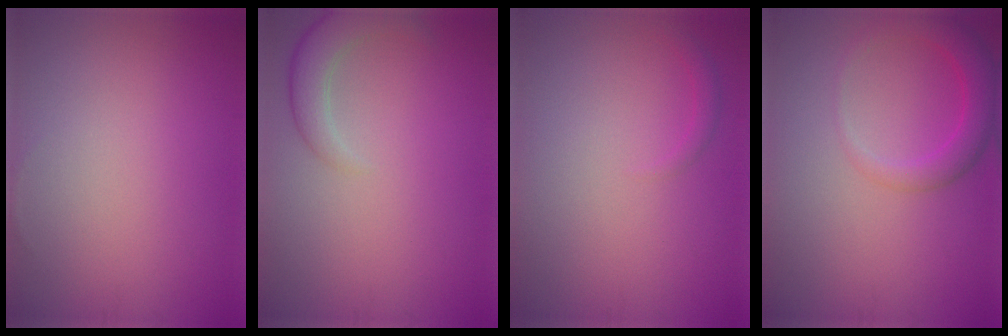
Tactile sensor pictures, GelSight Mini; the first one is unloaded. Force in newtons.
{"total": 3.0, "press": 3.0, "slide": 0.2}
{"total": 0.9, "press": 0.9, "slide": 0.1}
{"total": 3.2, "press": 3.2, "slide": 0.3}